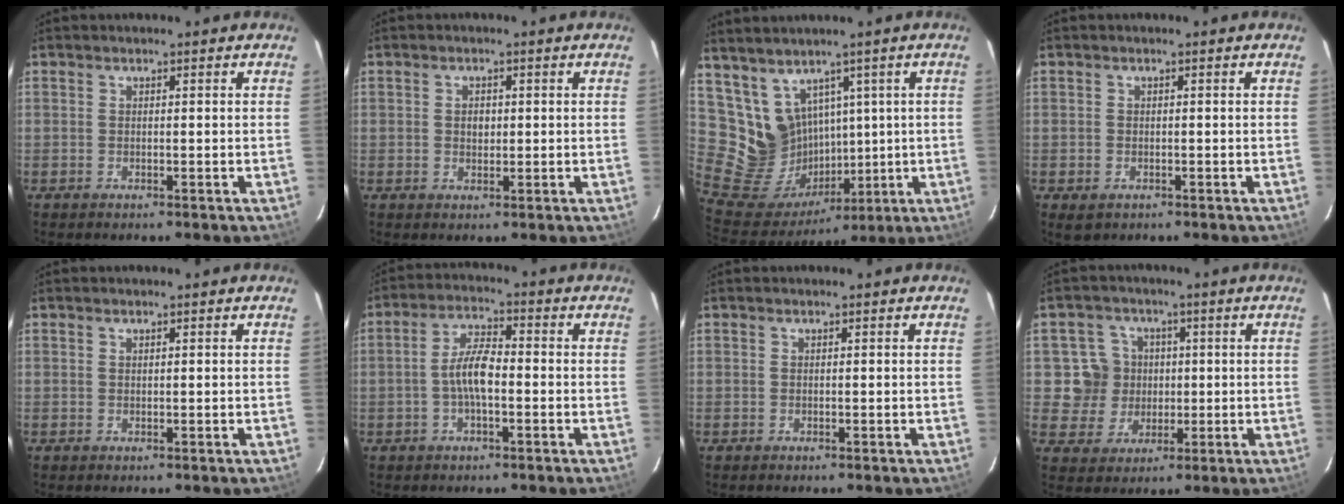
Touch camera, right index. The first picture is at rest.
{"total": 2.1, "force": [0.2, 1.6, 1.2], "torque": [-0.020, 0.004, 0.003]}
{"total": 12.8, "force": [5.8, 10.5, 4.4], "torque": [-0.109, 0.003, 0.144]}
{"total": 1.8, "force": [-0.7, 1.5, 0.8], "torque": [-0.013, -0.003, -0.009]}
{"total": 0.0}
{"total": 6.1, "force": [-1.4, 2.0, 5.6], "torque": [-0.113, 0.012, -0.027]}
{"total": 0.0}
{"total": 7.1, "force": [0.5, 7.1, 0.8], "torque": [-0.027, 0.011, 0.009]}